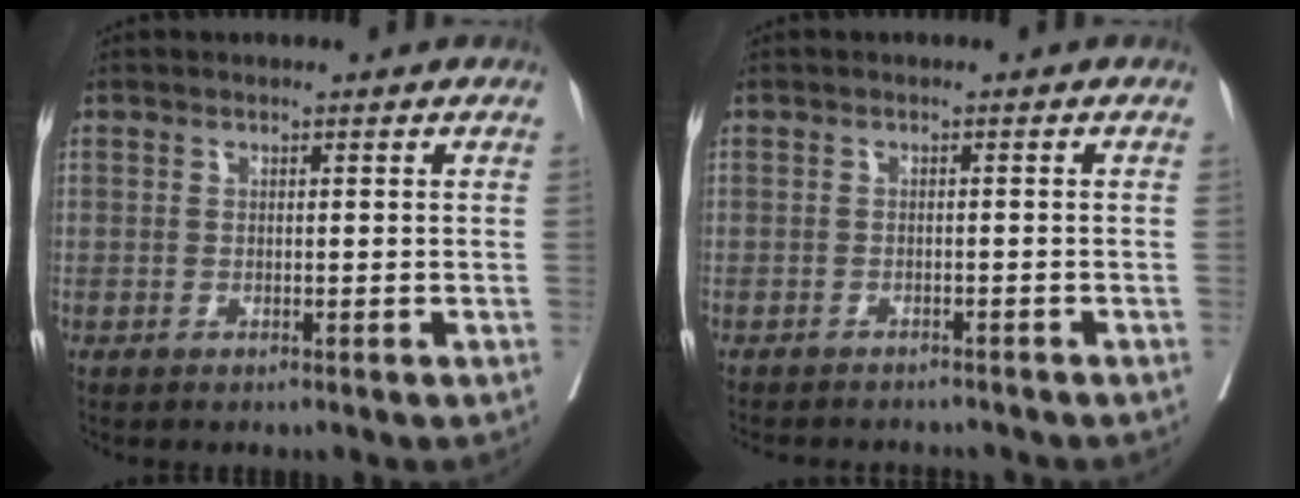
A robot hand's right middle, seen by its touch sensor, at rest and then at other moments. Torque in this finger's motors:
{"motor_torque": [0.97, -1.16, 0.07, 0.05]}